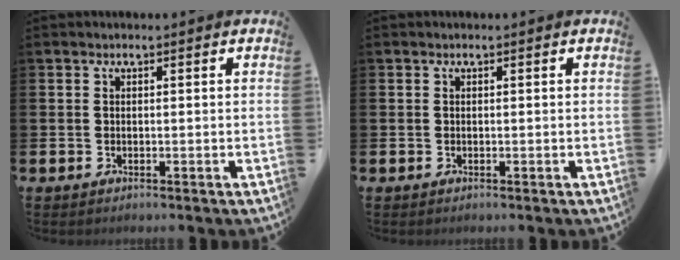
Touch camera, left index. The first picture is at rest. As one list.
[{"total": 0.0}]